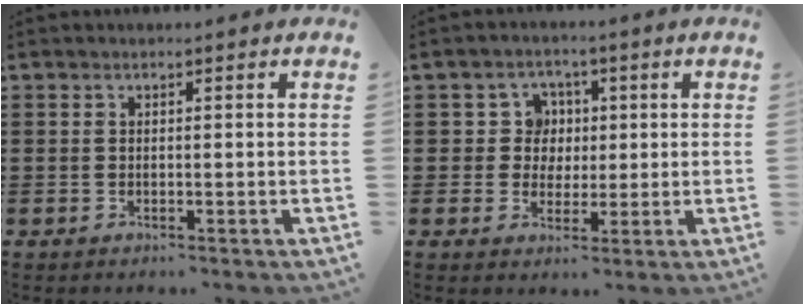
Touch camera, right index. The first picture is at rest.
{"total": 4.8, "force": [0.8, 4.6, 1.3], "torque": [-0.041, 0.013, 0.009]}